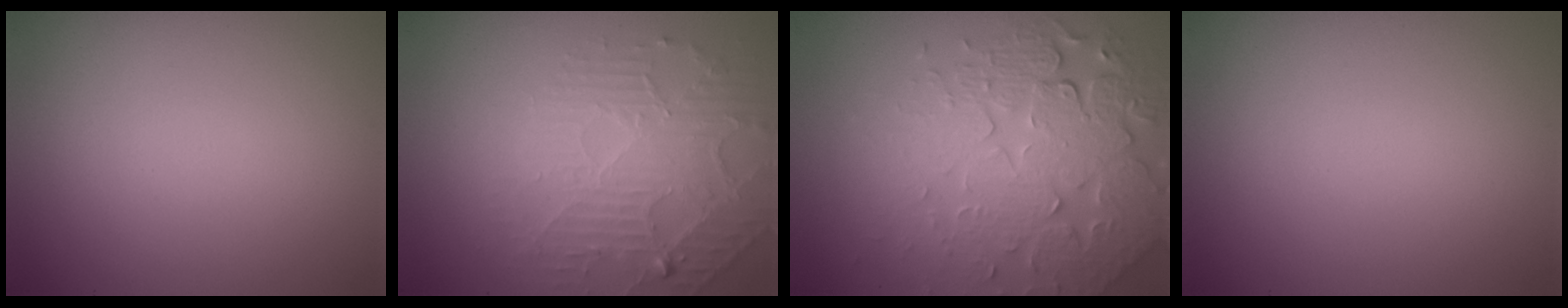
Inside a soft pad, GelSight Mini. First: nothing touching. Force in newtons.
{"total": 4.5, "press": 3.3, "slide": 3.1}
{"total": 7.6, "press": 5.5, "slide": 5.2}
{"total": 0.0}